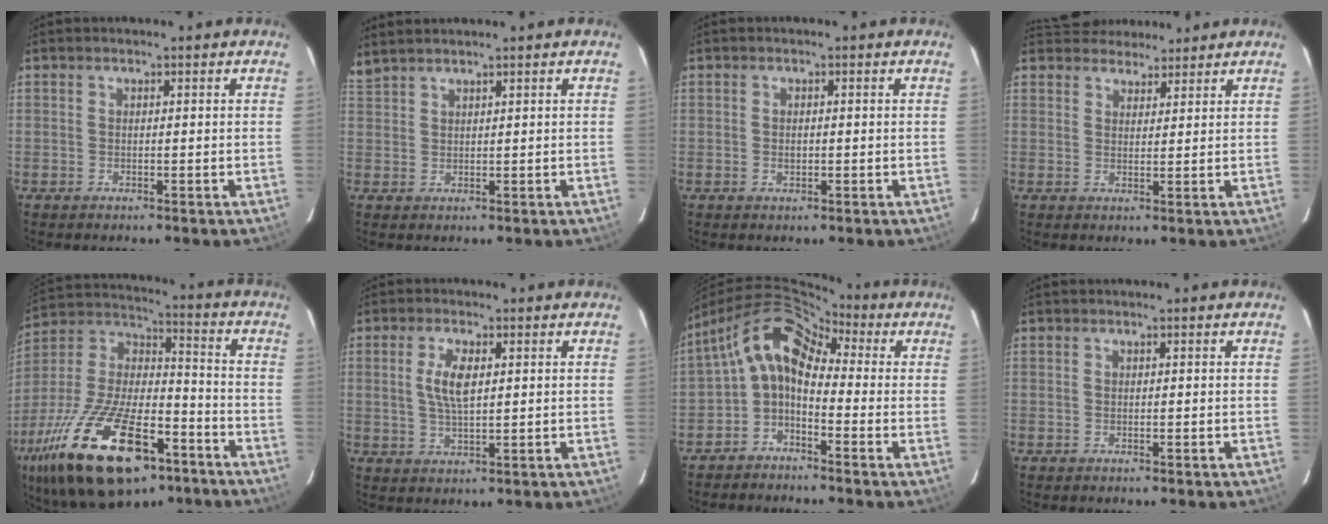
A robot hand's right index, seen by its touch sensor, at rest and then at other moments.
{"total": 4.1, "force": [4.1, -0.6, 0.5], "torque": [-0.009, 0.011, 0.082]}
{"total": 1.2, "force": [-0.1, 0.8, 0.9], "torque": [-0.014, 0.002, -0.002]}
{"total": 7.0, "force": [6.5, 2.5, 0.4], "torque": [-0.007, 0.025, 0.102]}
{"total": 27.9, "force": [-15.5, 11.6, 20.1], "torque": [-0.397, -0.026, -0.253]}
{"total": 5.3, "force": [1.2, 2.0, 4.8], "torque": [-0.093, 0.002, 0.024]}
{"total": 7.2, "force": [0.6, 4.0, 6.0], "torque": [-0.107, 0.025, 0.000]}
{"total": 0.0}